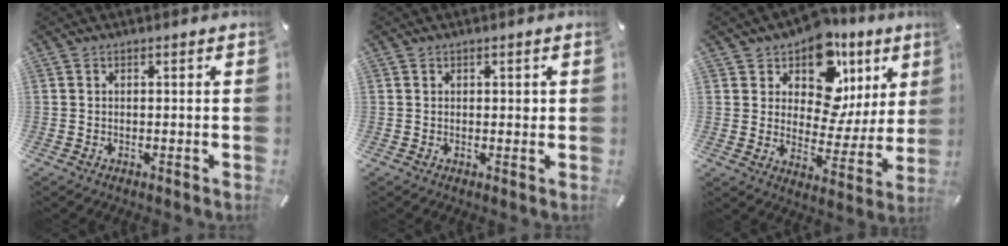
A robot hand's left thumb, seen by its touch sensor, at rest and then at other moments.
{"total": 1.1, "force": [0.4, 0.7, 0.8], "torque": [-0.007, -0.001, 0.004]}
{"total": 14.3, "force": [8.4, 9.2, 7.1], "torque": [-0.101, -0.070, 0.147]}